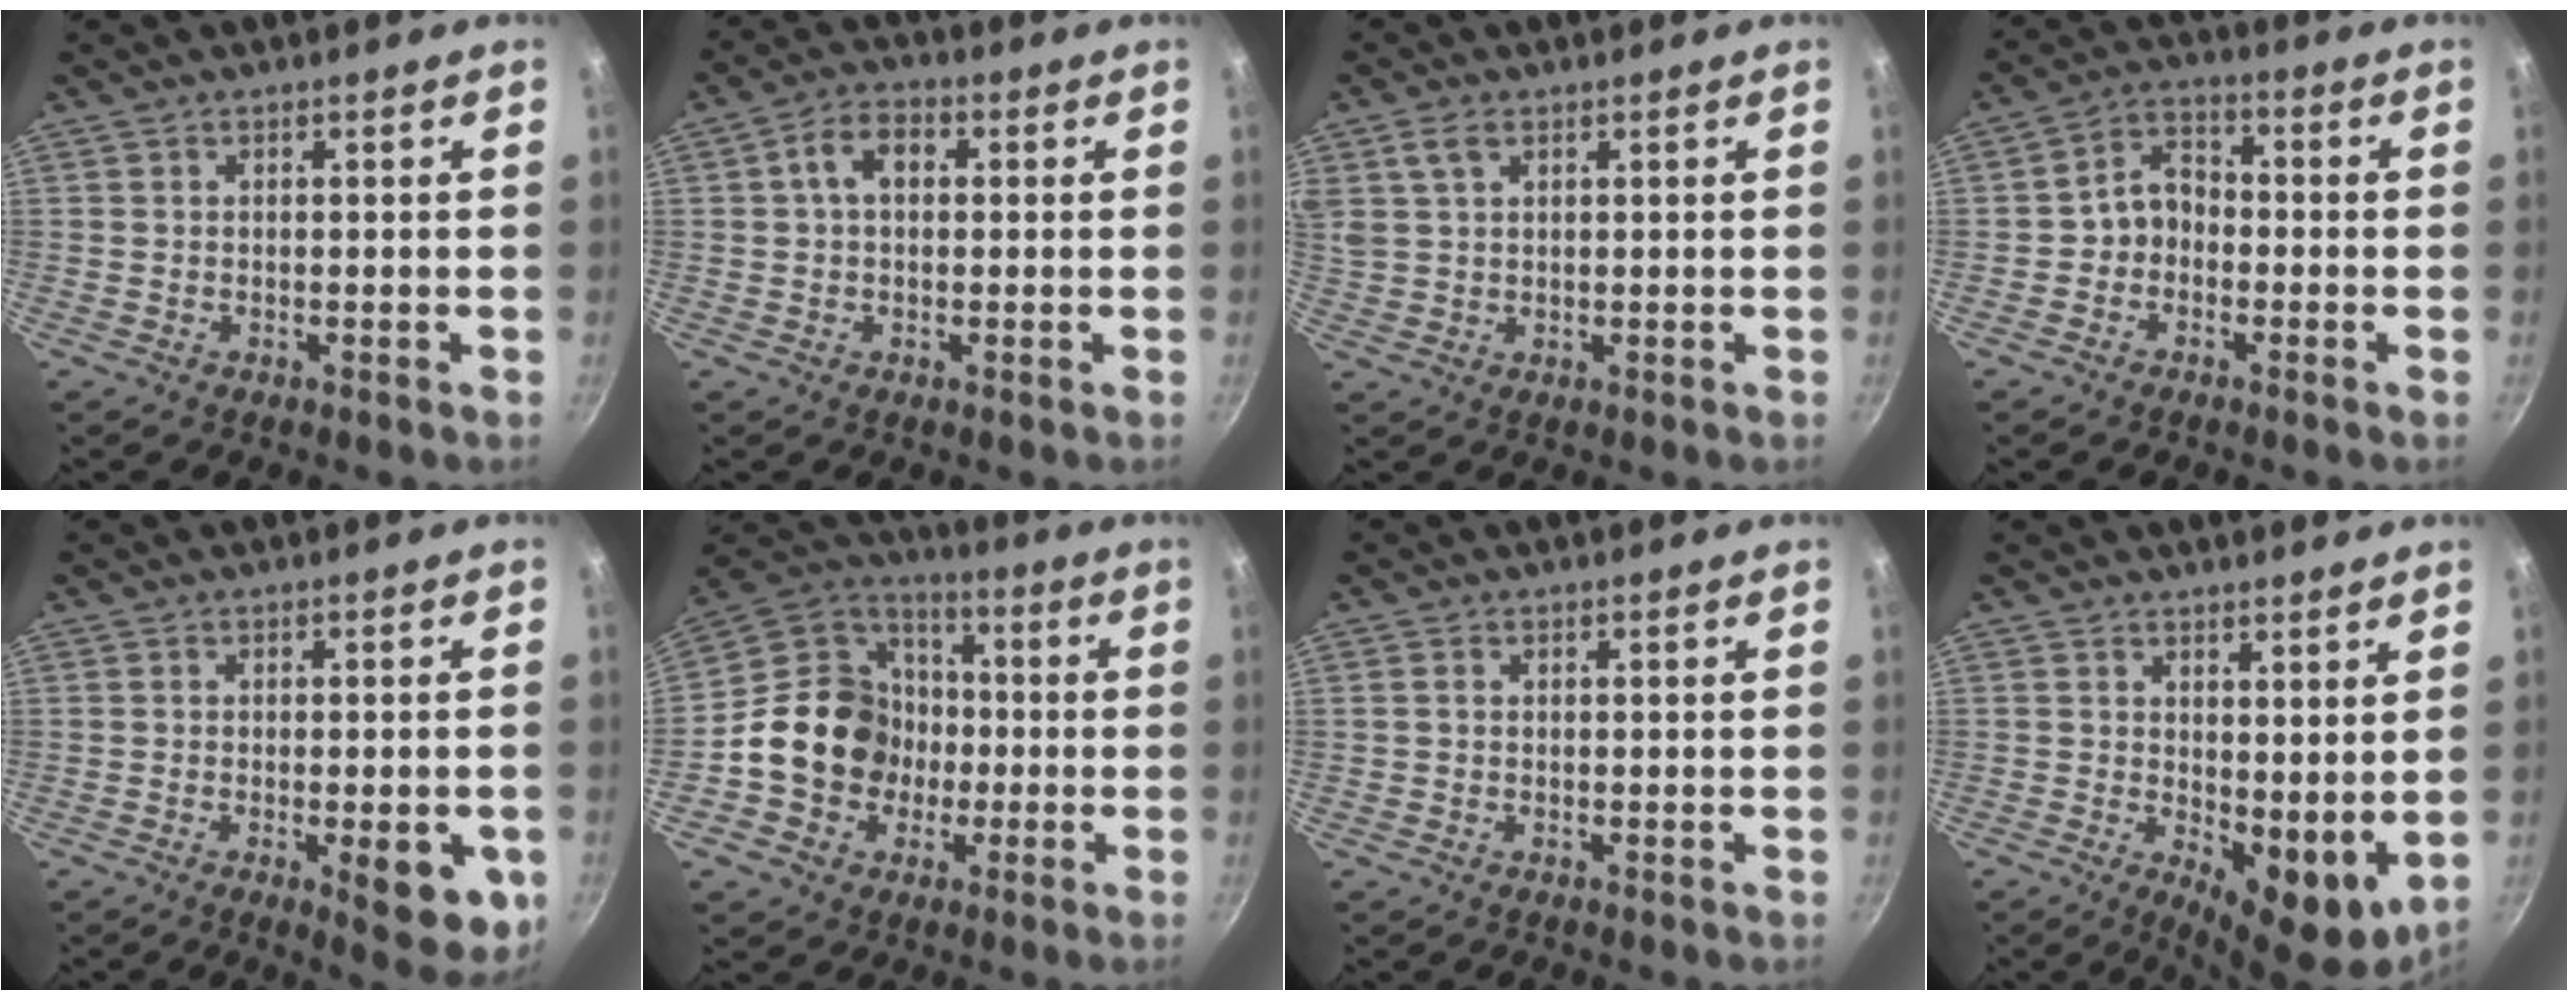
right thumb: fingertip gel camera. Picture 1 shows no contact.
{"total": 5.9, "force": [1.0, 4.0, 4.2], "torque": [-0.062, 0.016, 0.007]}
{"total": 4.2, "force": [2.1, 2.5, 2.6], "torque": [-0.048, 0.000, 0.043]}
{"total": 5.7, "force": [-1.5, 4.5, 3.2], "torque": [-0.027, 0.030, -0.038]}
{"total": 9.7, "force": [-2.8, 3.5, 8.6], "torque": [-0.082, 0.006, -0.031]}
{"total": 16.8, "force": [-2.7, 14.5, 8.0], "torque": [-0.107, 0.044, -0.056]}
{"total": 0.8, "force": [0.0, 0.6, 0.4], "torque": [-0.007, 0.004, -0.001]}
{"total": 8.7, "force": [1.5, 4.1, 7.6], "torque": [-0.089, -0.026, 0.030]}